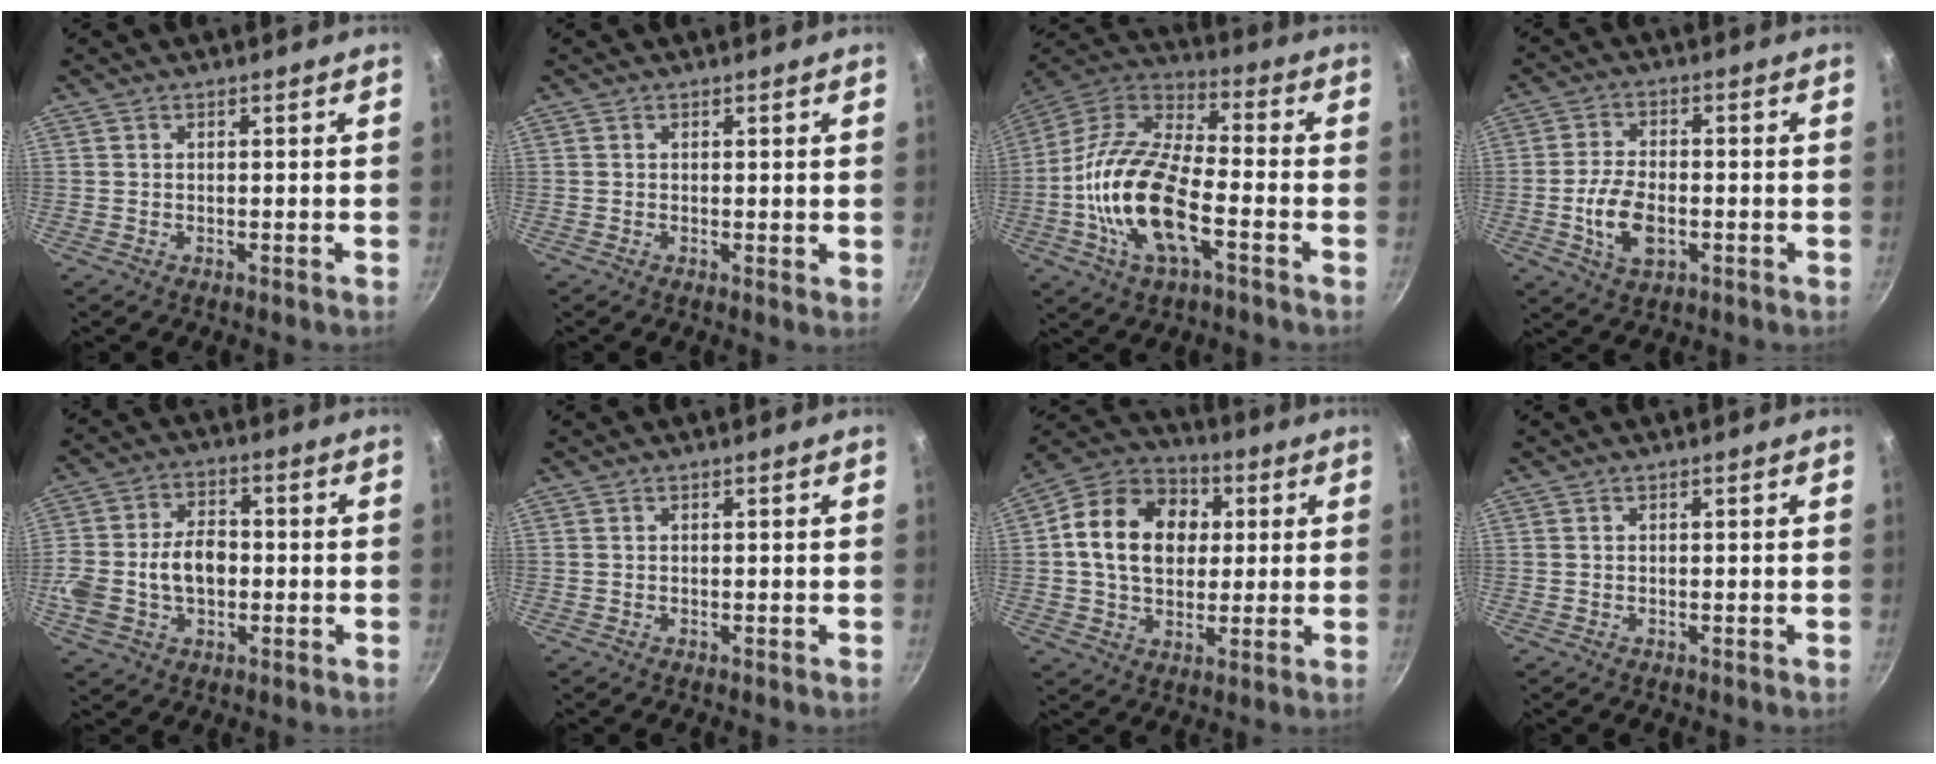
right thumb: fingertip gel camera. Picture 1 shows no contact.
{"total": 0.6, "force": [0.3, 0.3, 0.4], "torque": [-0.006, -0.003, 0.003]}
{"total": 19.7, "force": [-5.4, 9.1, 16.6], "torque": [-0.315, 0.036, -0.119]}
{"total": 8.6, "force": [-2.0, 4.9, 6.8], "torque": [-0.126, 0.012, -0.038]}
{"total": 13.2, "force": [-1.5, 9.1, 9.4], "torque": [-0.171, 0.026, -0.030]}
{"total": 0.0}
{"total": 17.0, "force": [2.8, 13.0, 10.6], "torque": [-0.157, 0.021, 0.033]}
{"total": 0.0}